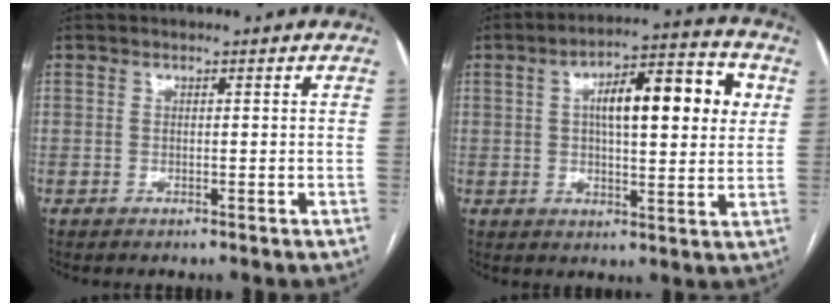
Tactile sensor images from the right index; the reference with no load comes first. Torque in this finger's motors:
{"motor_torque": [1.28, 0.85, 0.35, 0.11]}